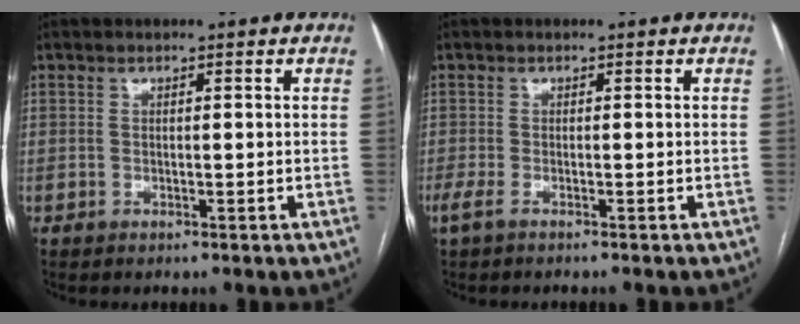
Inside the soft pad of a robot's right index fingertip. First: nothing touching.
{"total": 2.2, "force": [-1.7, 0.2, 1.4], "torque": [-0.022, -0.005, -0.025]}